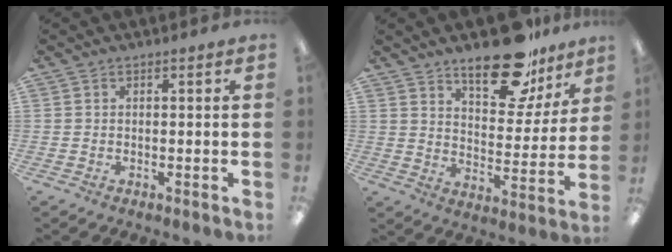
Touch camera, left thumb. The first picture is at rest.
{"total": 17.7, "force": [13.1, 7.2, 9.4], "torque": [-0.119, -0.085, 0.220]}